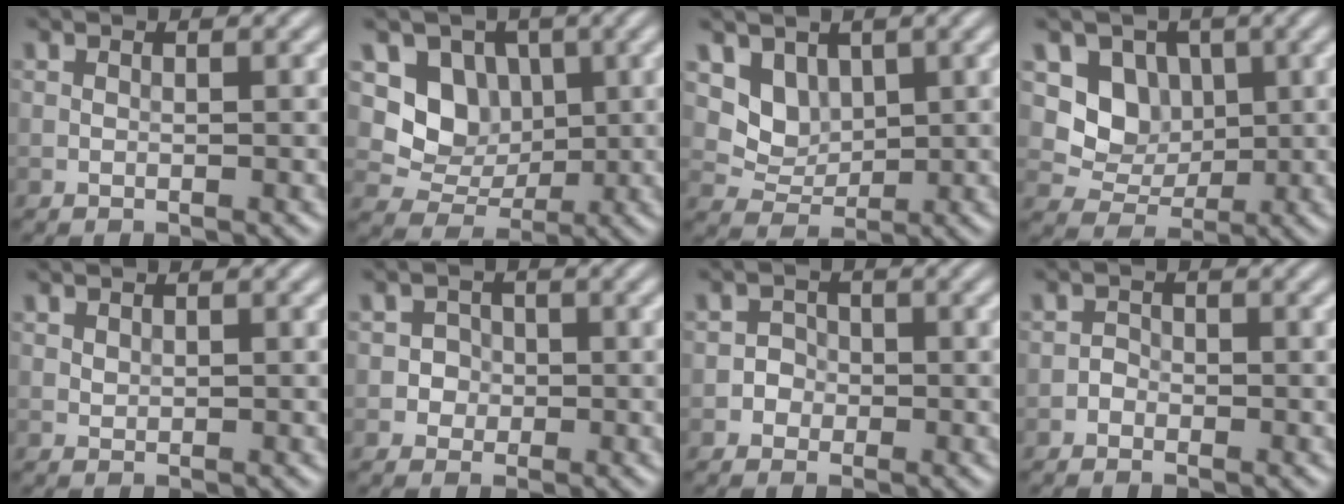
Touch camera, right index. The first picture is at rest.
{"total": 4.9, "force": [1.1, 4.2, 2.3], "torque": [-0.036, -0.008, 0.010]}
{"total": 3.5, "force": [1.5, 2.8, 1.5], "torque": [-0.031, -0.015, 0.035]}
{"total": 4.4, "force": [0.9, 3.8, 2.0], "torque": [-0.034, -0.008, 0.008]}
{"total": 0.6, "force": [0.5, 0.4, 0.2], "torque": [-0.004, -0.001, 0.012]}
{"total": 1.7, "force": [-0.3, 1.6, 0.3], "torque": [0.021, 0.000, -0.009]}
{"total": 1.6, "force": [-0.5, 1.5, 0.2], "torque": [0.020, 0.003, -0.015]}
{"total": 0.9, "force": [-0.6, 0.7, 0.1], "torque": [0.004, 0.002, -0.011]}